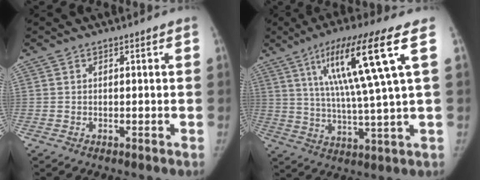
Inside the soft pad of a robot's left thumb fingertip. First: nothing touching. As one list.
[{"total": 16.3, "force": [6.0, 0.4, 15.1], "torque": [-0.272, -0.018, 0.099]}]